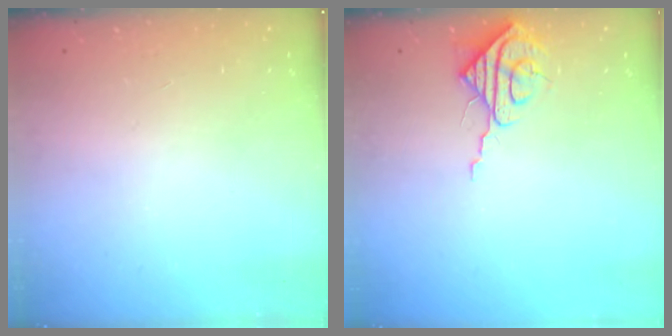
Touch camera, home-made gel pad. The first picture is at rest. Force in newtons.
{"total": 7.9, "press": 7.8, "slide": 0.7}